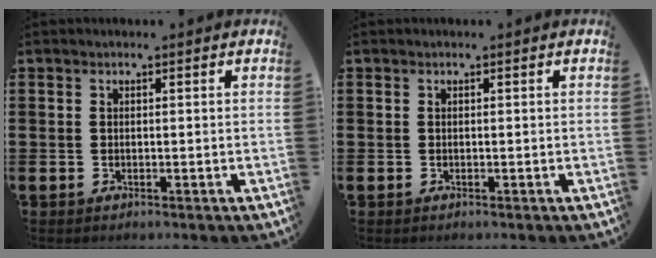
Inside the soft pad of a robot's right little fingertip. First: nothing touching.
{"total": 0.0}